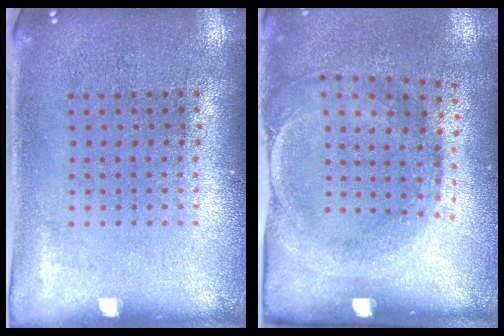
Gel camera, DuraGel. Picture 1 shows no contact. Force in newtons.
{"total": 1.8, "press": 1.2, "slide": 1.4}